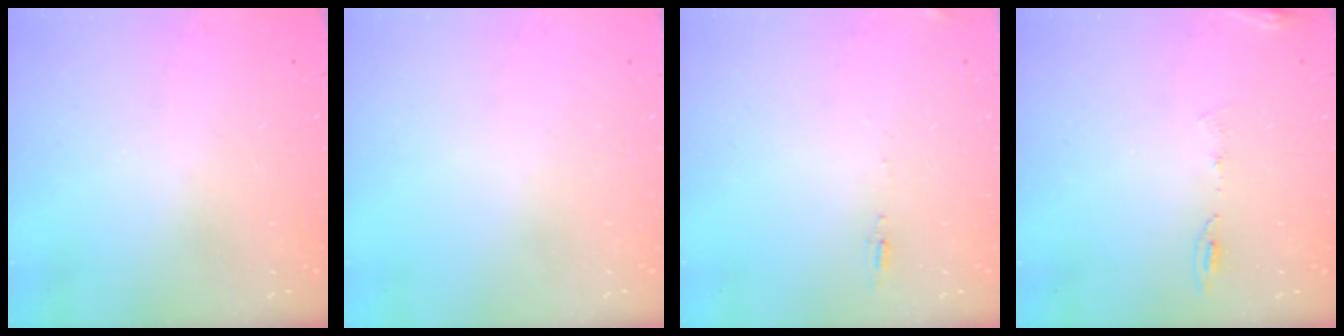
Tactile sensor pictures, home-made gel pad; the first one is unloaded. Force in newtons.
{"total": 0.0}
{"total": 5.0, "press": 4.7, "slide": 1.7}
{"total": 6.4, "press": 6.2, "slide": 1.6}